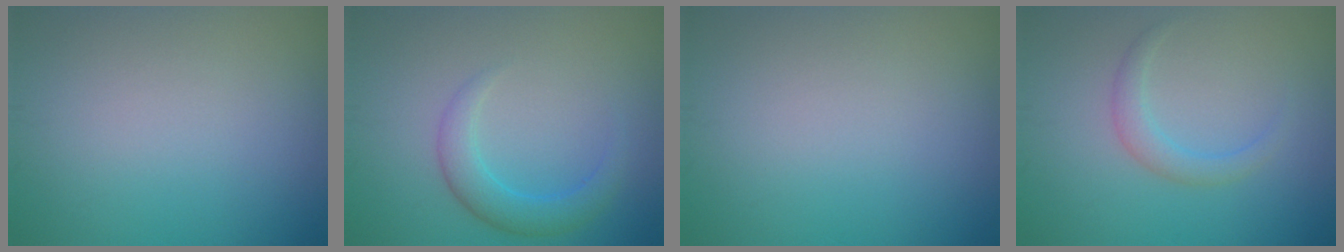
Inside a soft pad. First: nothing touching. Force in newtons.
{"total": 3.0, "press": 3.0, "slide": 0.1}
{"total": 0.0}
{"total": 1.8, "press": 1.8, "slide": 0.2}